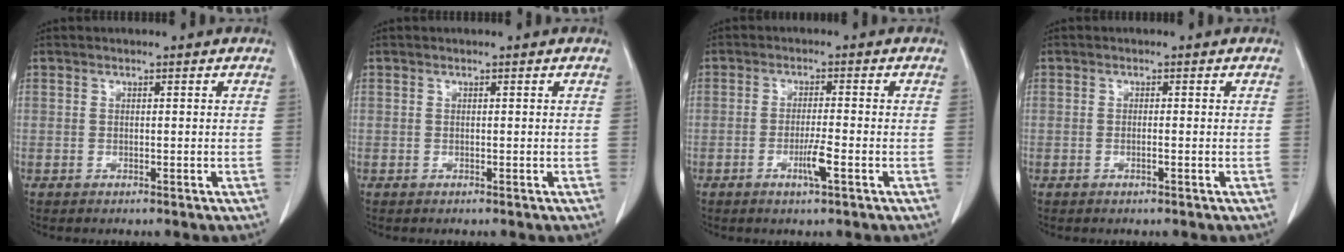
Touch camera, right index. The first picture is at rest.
{"total": 0.0}
{"total": 3.6, "force": [-1.5, -0.1, 3.3], "torque": [-0.061, -0.004, -0.028]}
{"total": 0.7, "force": [-0.3, -0.1, 0.7], "torque": [-0.011, 0.002, -0.003]}